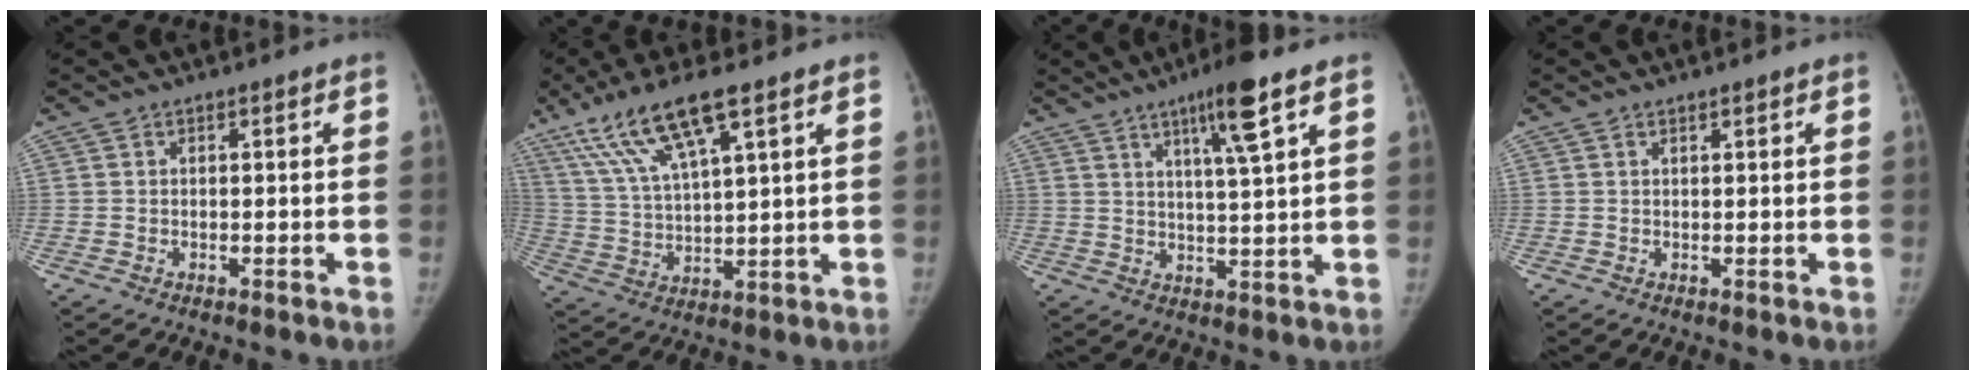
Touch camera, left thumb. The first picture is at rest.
{"total": 13.9, "force": [8.4, 3.0, 10.6], "torque": [-0.216, -0.019, 0.170]}
{"total": 9.2, "force": [5.0, 0.3, 7.7], "torque": [-0.131, -0.026, 0.084]}
{"total": 0.8, "force": [0.6, 0.2, 0.4], "torque": [-0.007, -0.003, 0.011]}